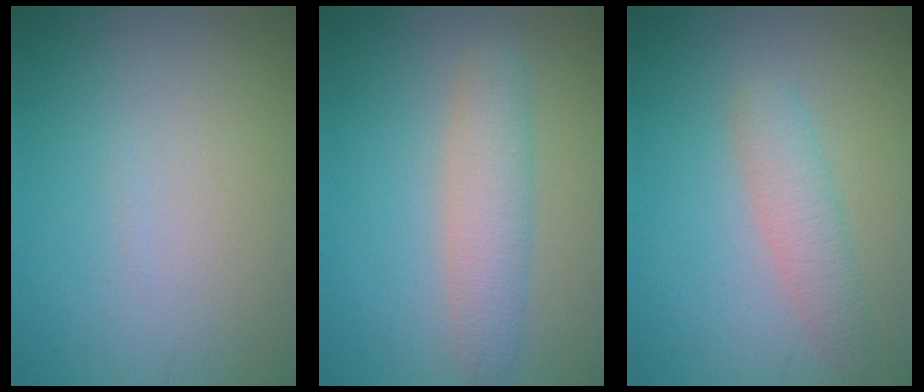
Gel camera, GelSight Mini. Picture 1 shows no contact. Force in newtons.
{"total": 3.5, "press": 3.5, "slide": 0.1}
{"total": 2.7, "press": 2.7, "slide": 0.1}